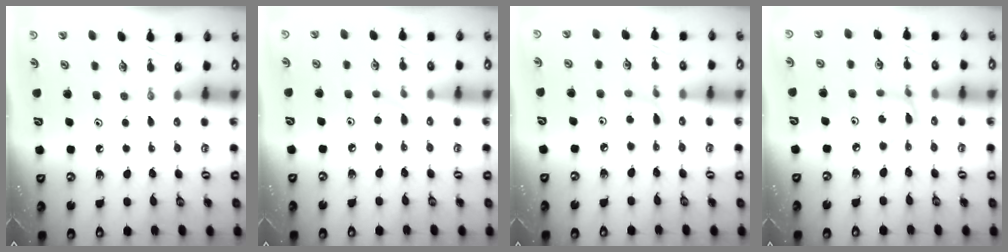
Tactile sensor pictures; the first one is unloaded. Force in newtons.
{"total": 3.9, "press": 3.8, "slide": 0.5}
{"total": 4.3, "press": 4.2, "slide": 0.7}
{"total": 2.6, "press": 2.6, "slide": 0.3}